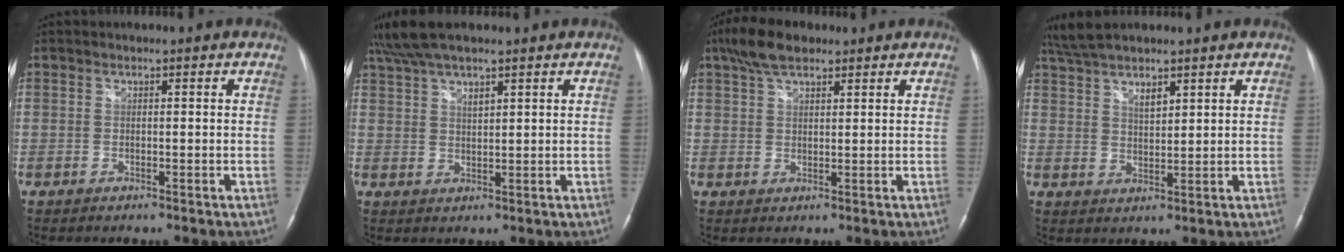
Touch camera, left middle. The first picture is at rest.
{"total": 8.6, "force": [6.6, 1.6, 5.2], "torque": [-0.103, 0.029, 0.120]}
{"total": 6.1, "force": [4.4, 2.4, 3.5], "torque": [-0.076, 0.020, 0.082]}
{"total": 7.7, "force": [5.9, 1.7, 4.5], "torque": [-0.097, 0.014, 0.114]}